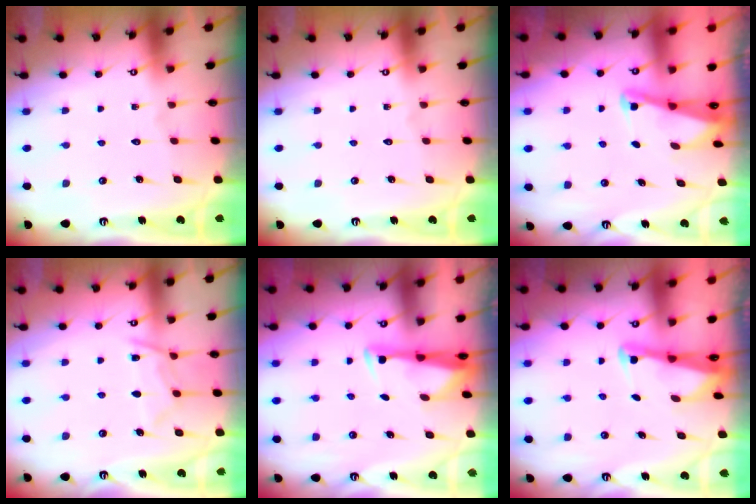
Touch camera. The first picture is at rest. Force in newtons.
{"total": 0.0}
{"total": 3.4, "press": 3.3, "slide": 0.3}
{"total": 8.9, "press": 8.9, "slide": 0.9}
{"total": 3.3, "press": 3.2, "slide": 0.9}
{"total": 2.4, "press": 2.4, "slide": 0.2}